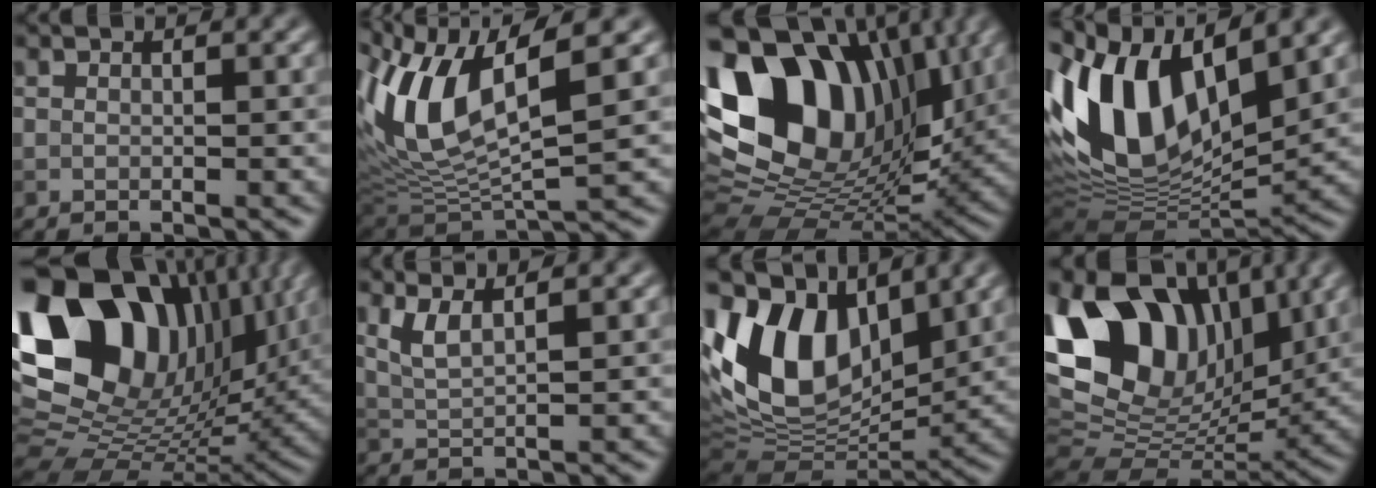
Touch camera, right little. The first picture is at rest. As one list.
[{"total": 11.4, "force": [3.1, 4.2, 10.1], "torque": [-0.216, -0.001, 0.060]}, {"total": 16.5, "force": [5.1, 11.1, 11.1], "torque": [-0.219, 0.025, 0.083]}, {"total": 14.4, "force": [3.7, 7.6, 11.6], "torque": [-0.228, 0.006, 0.063]}, {"total": 19.3, "force": [6.5, 13.1, 12.7], "torque": [-0.257, 0.021, 0.118]}, {"total": 2.6, "force": [1.4, 0.7, 2.0], "torque": [-0.043, -0.004, 0.031]}, {"total": 14.0, "force": [4.2, 8.3, 10.4], "torque": [-0.196, 0.012, 0.072]}, {"total": 16.0, "force": [6.4, 10.4, 10.3], "torque": [-0.206, 0.027, 0.117]}]